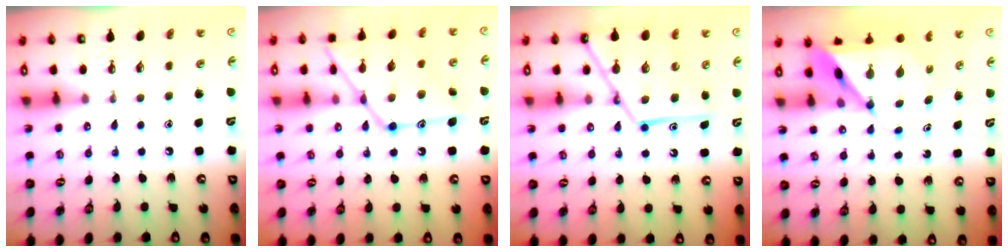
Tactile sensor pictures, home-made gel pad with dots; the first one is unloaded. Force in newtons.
{"total": 17.1, "press": 17.1, "slide": 1.3}
{"total": 15.3, "press": 15.2, "slide": 1.4}
{"total": 8.1, "press": 8.1, "slide": 0.7}